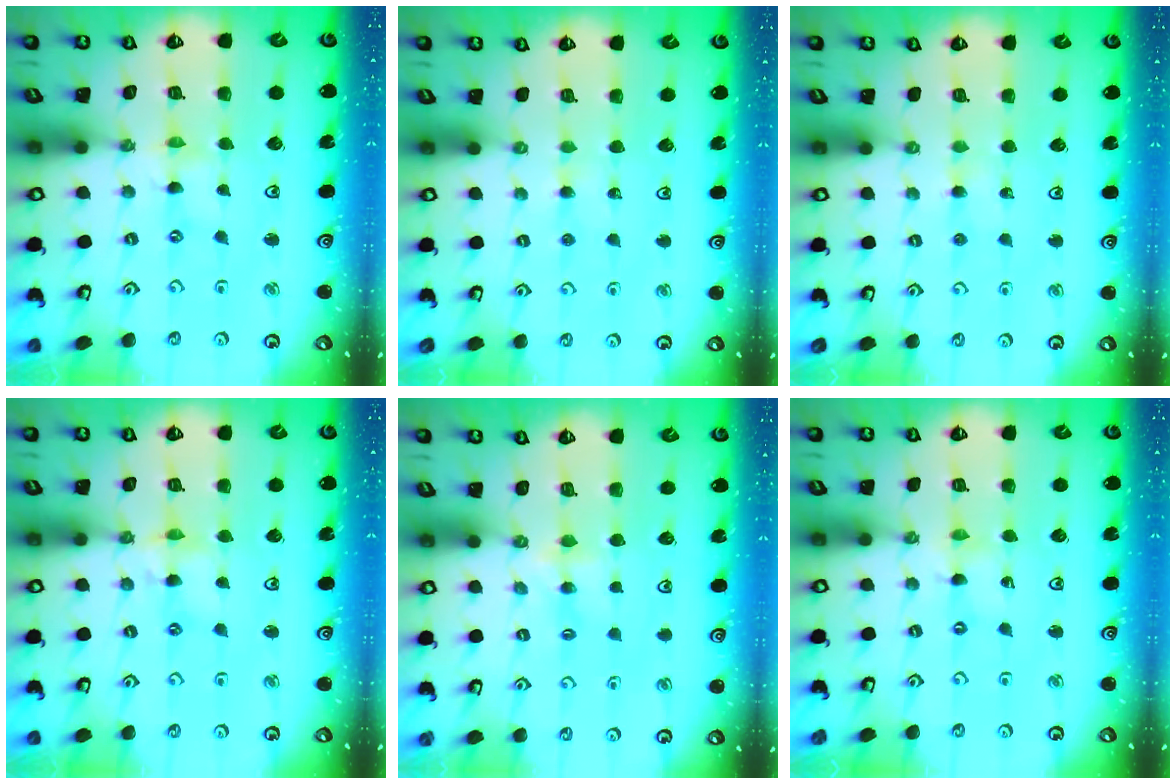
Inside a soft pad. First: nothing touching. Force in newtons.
{"total": 2.5, "press": 2.5, "slide": 0.3}
{"total": 2.5, "press": 2.5, "slide": 0.4}
{"total": 3.8, "press": 3.8, "slide": 0.3}
{"total": 3.0, "press": 2.9, "slide": 0.4}
{"total": 0.0}